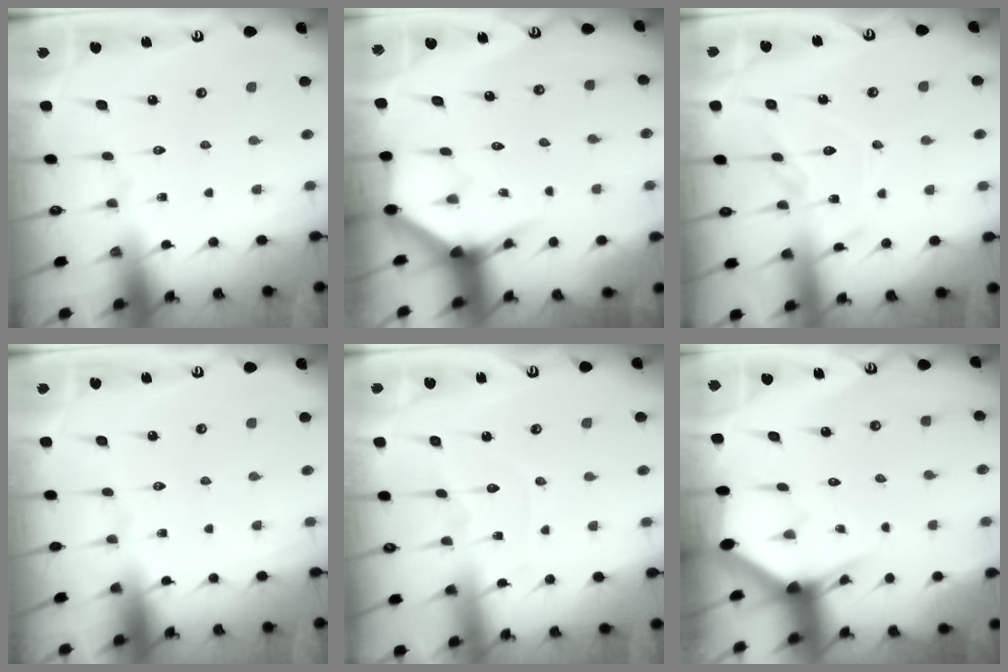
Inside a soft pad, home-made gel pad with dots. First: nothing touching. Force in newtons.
{"total": 3.8, "press": 3.8, "slide": 0.2}
{"total": 11.4, "press": 11.4, "slide": 0.4}
{"total": 0.0}
{"total": 5.9, "press": 5.9, "slide": 0.5}
{"total": 3.0, "press": 3.0, "slide": 0.1}